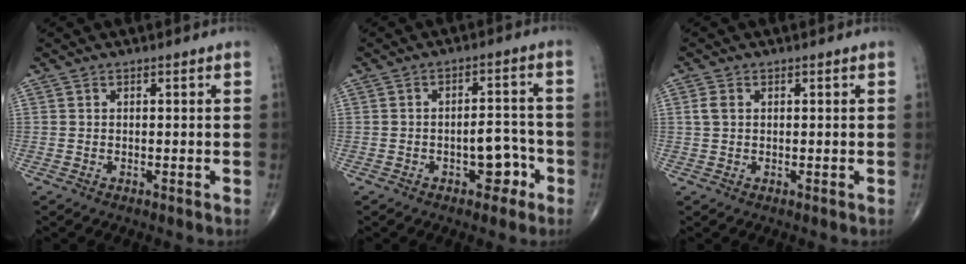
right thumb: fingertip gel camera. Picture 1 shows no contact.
{"total": 6.0, "force": [-2.8, 3.3, 4.1], "torque": [-0.035, 0.035, -0.040]}
{"total": 1.9, "force": [0.4, 1.3, 1.3], "torque": [-0.032, 0.006, 0.009]}